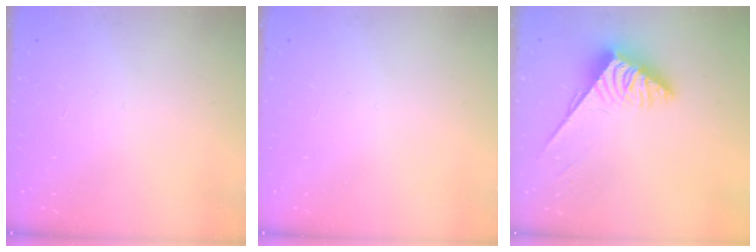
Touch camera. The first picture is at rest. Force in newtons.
{"total": 0.0}
{"total": 3.8, "press": 3.8, "slide": 0.5}